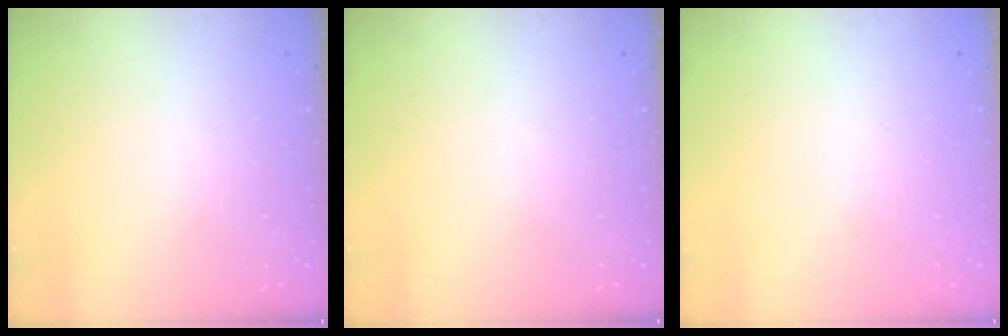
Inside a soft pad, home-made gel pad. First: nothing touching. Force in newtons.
{"total": 0.0}
{"total": 0.0}